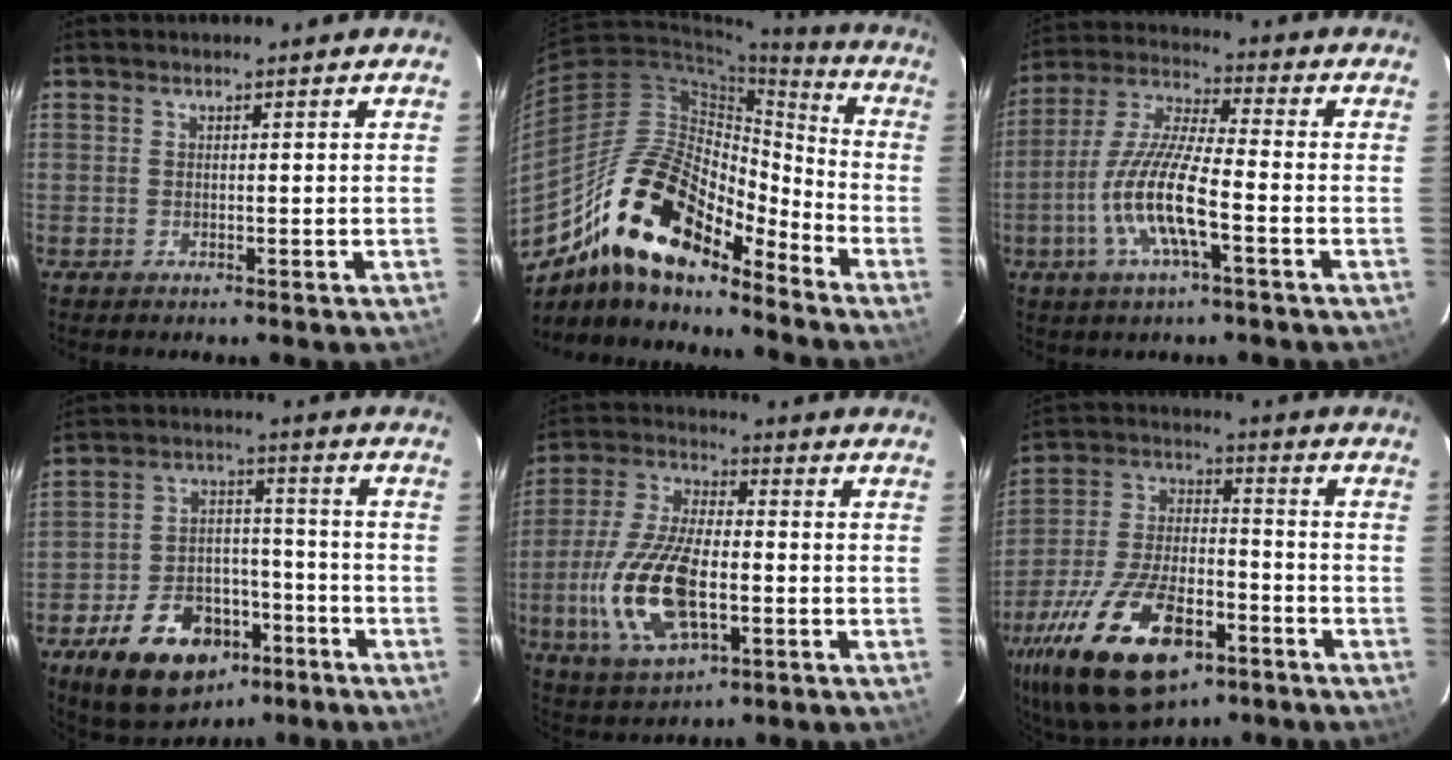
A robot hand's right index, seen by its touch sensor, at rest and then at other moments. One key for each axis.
{"total": 20.7, "fx": -14.8, "fy": 7.8, "fz": 12.2, "tx": -0.222, "ty": -0.002, "tz": -0.282}
{"total": 13.0, "fx": -4.5, "fy": 2.4, "fz": 11.9, "tx": -0.249, "ty": -0.006, "tz": -0.090}
{"total": 17.6, "fx": -10.0, "fy": 11.0, "fz": 9.3, "tx": -0.196, "ty": 0.019, "tz": -0.142}
{"total": 17.1, "fx": -4.2, "fy": 7.9, "fz": 14.6, "tx": -0.317, "ty": -0.007, "tz": -0.073}
{"total": 25.0, "fx": -13.3, "fy": 12.2, "fz": 17.3, "tx": -0.365, "ty": -0.025, "tz": -0.217}